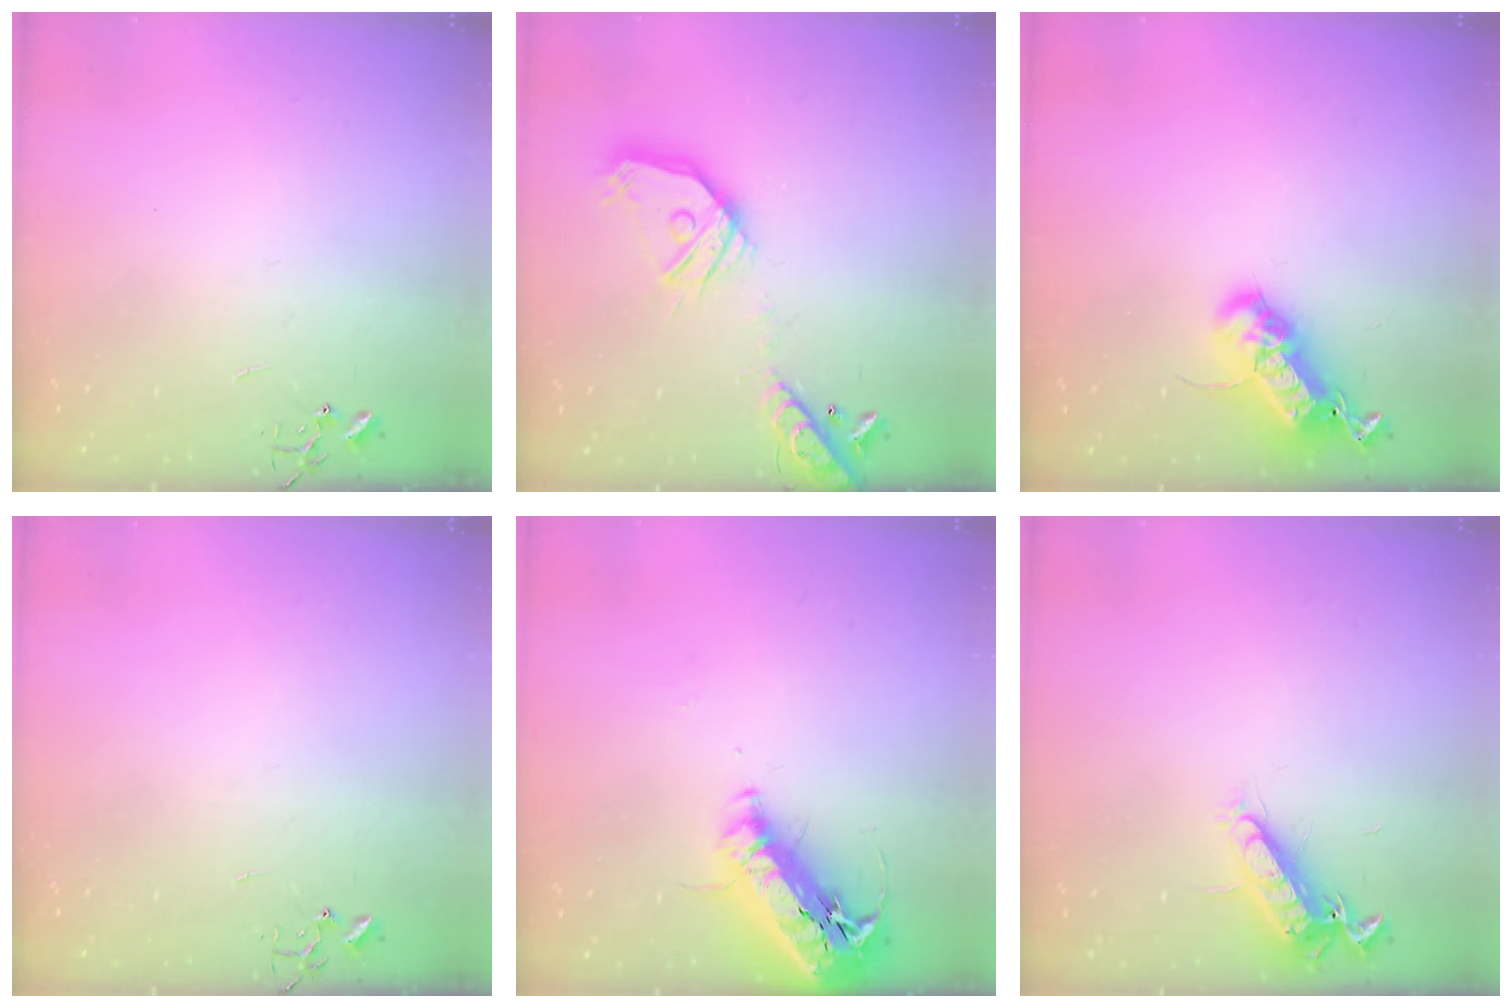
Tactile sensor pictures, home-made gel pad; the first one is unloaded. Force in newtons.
{"total": 18.8, "press": 18.6, "slide": 3.0}
{"total": 21.0, "press": 21.0, "slide": 0.4}
{"total": 0.0}
{"total": 21.2, "press": 20.8, "slide": 4.0}
{"total": 13.0, "press": 12.9, "slide": 1.2}